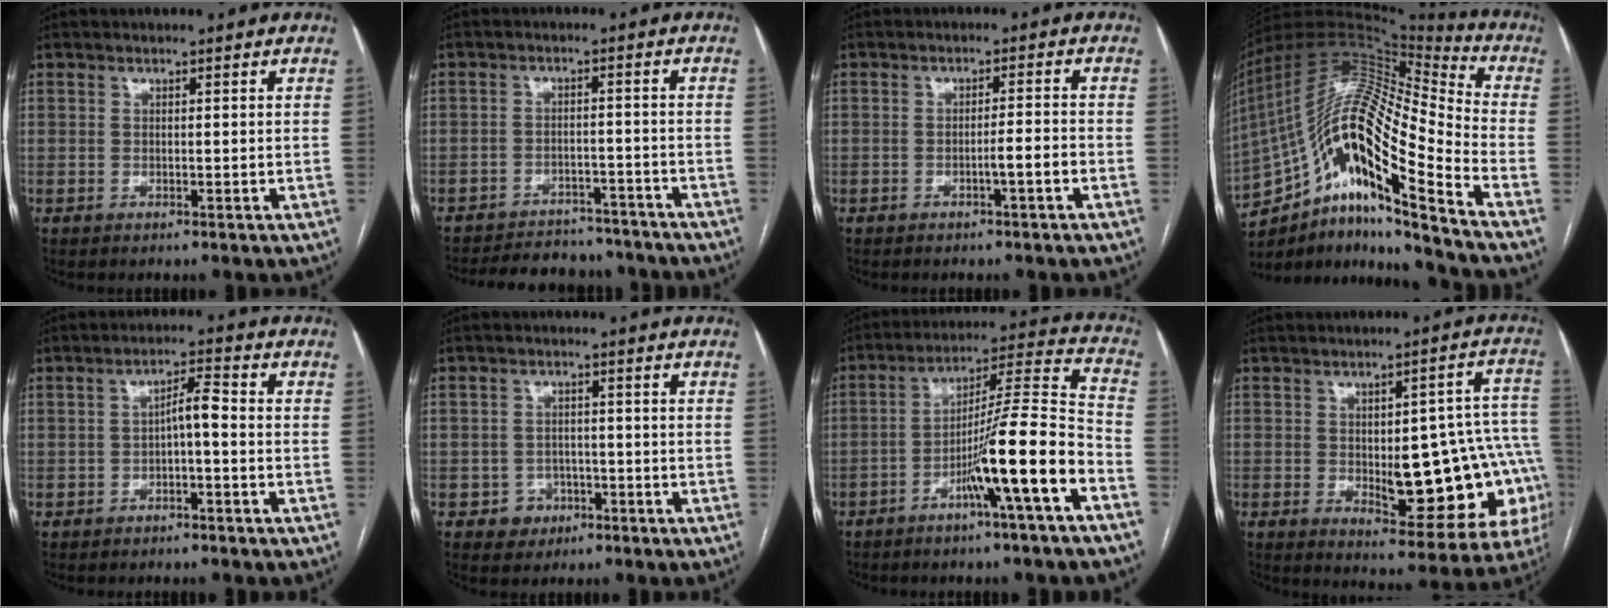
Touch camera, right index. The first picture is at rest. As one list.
[{"total": 13.6, "force": [-12.6, 4.3, 3.0], "torque": [-0.047, 0.010, -0.161]}, {"total": 2.9, "force": [-1.4, -0.1, 2.5], "torque": [-0.034, 0.002, -0.025]}, {"total": 22.6, "force": [-12.5, 3.0, 18.5], "torque": [-0.348, 0.024, -0.222]}, {"total": 3.7, "force": [-0.8, 0.7, 3.5], "torque": [-0.058, 0.016, -0.011]}, {"total": 3.5, "force": [-1.6, 3.1, 0.3], "torque": [0.005, 0.014, -0.020]}, {"total": 14.2, "force": [-6.5, -0.8, 12.6], "torque": [-0.203, 0.010, -0.109]}, {"total": 19.4, "force": [-2.7, 6.5, 18.0], "torque": [-0.149, 0.031, -0.011]}]